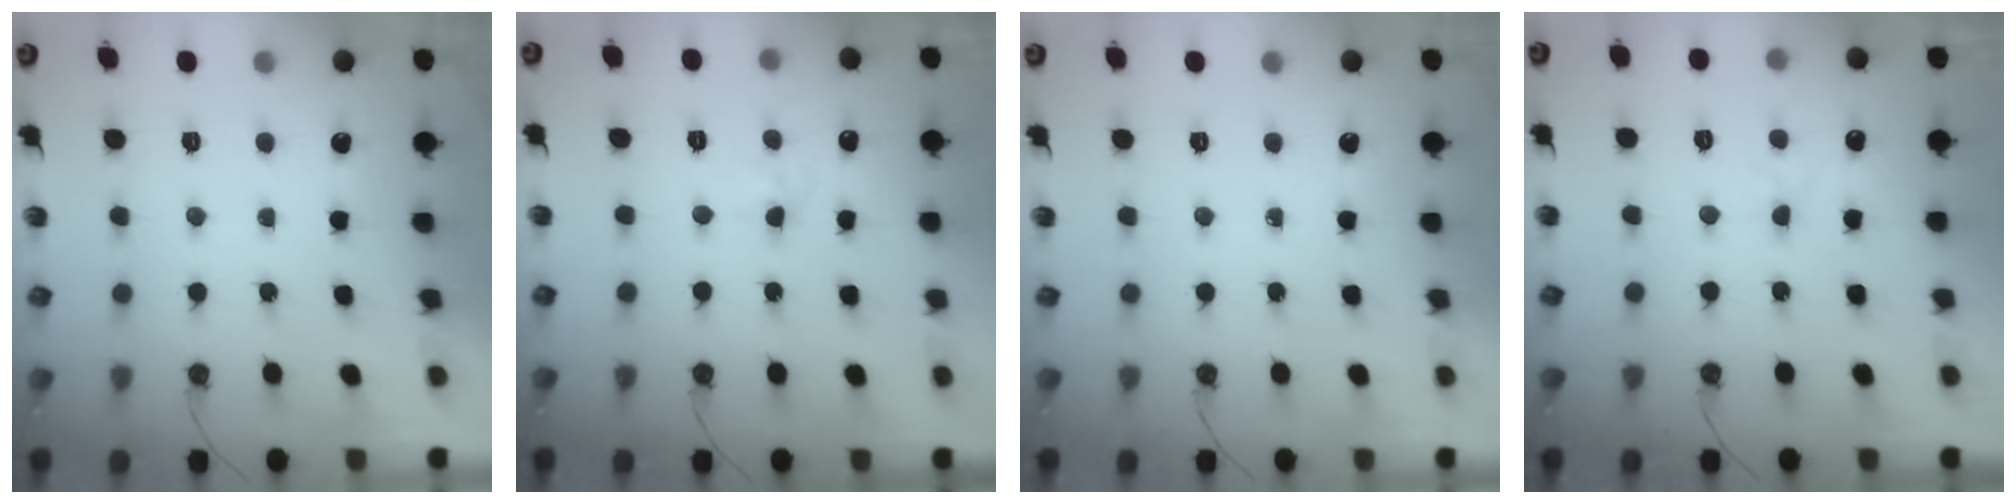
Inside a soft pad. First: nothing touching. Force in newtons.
{"total": 3.1, "press": 2.9, "slide": 1.1}
{"total": 0.0}
{"total": 3.9, "press": 3.9, "slide": 0.6}